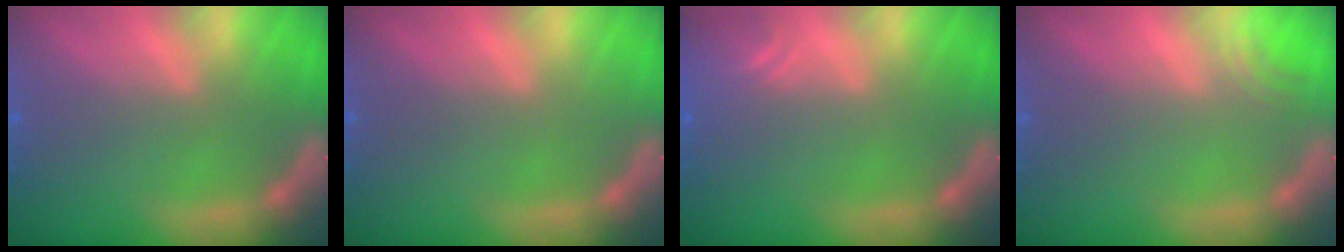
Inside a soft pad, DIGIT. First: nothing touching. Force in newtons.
{"total": 0.0}
{"total": 2.4}
{"total": 1.5}